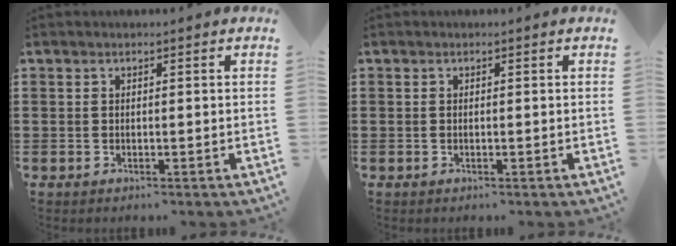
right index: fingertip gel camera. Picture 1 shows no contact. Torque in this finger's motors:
{"motor_torque": [-0.90, 1.24, -0.01, 0.00]}